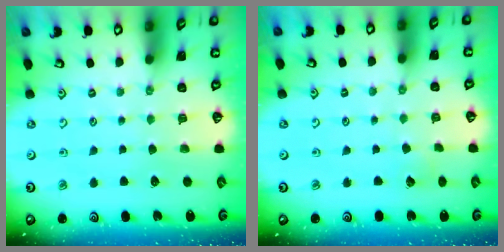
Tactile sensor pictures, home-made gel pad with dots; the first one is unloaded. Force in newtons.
{"total": 2.9, "press": 2.9, "slide": 0.3}